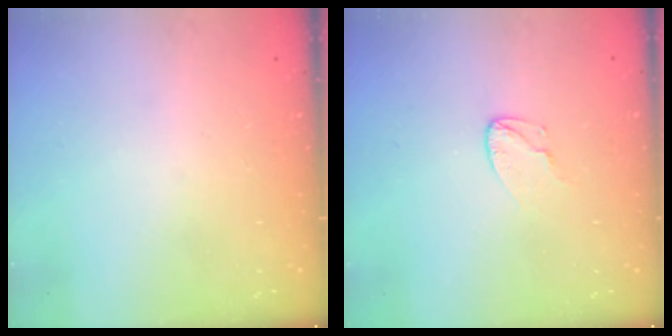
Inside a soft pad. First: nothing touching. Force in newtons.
{"total": 3.5, "press": 3.5, "slide": 0.3}